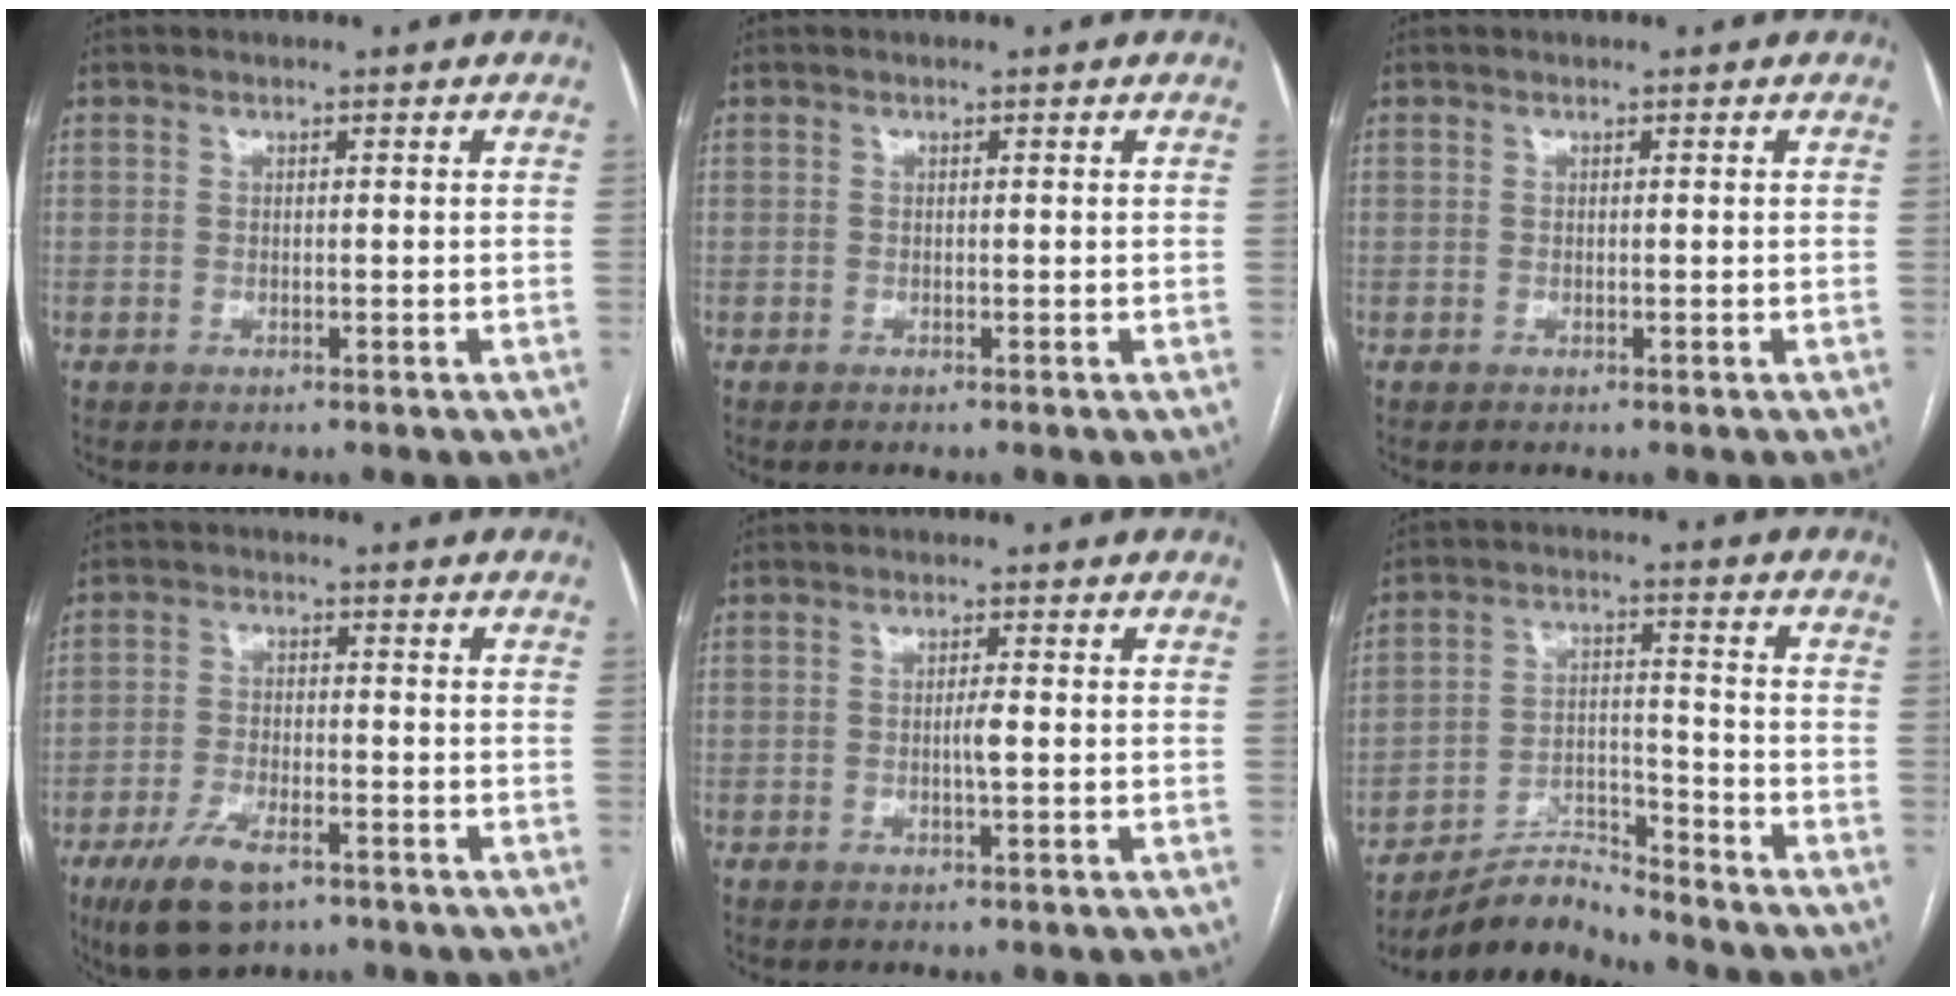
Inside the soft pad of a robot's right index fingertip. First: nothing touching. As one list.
[{"total": 0.0}, {"total": 0.0}, {"total": 8.1, "force": [-5.0, 3.1, 5.5], "torque": [-0.112, -0.010, -0.084]}, {"total": 1.5, "force": [-0.3, -0.2, 1.5], "torque": [-0.029, -0.001, -0.004]}, {"total": 6.6, "force": [-6.6, 0.0, -0.4], "torque": [0.007, 0.016, -0.117]}]